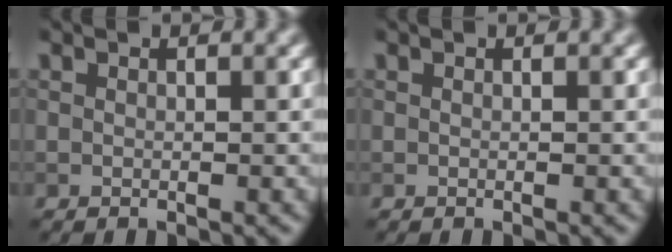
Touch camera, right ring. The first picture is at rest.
{"total": 0.0}